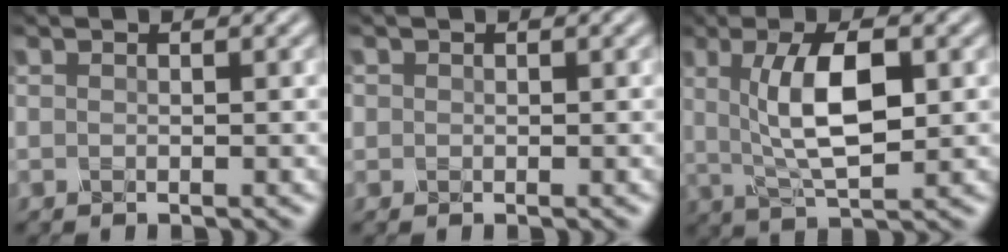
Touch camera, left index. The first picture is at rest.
{"total": 0.6, "force": [0.1, 0.5, 0.0], "torque": [0.005, 0.000, 0.000]}
{"total": 7.0, "force": [1.0, 2.3, 6.5], "torque": [-0.116, 0.004, 0.018]}